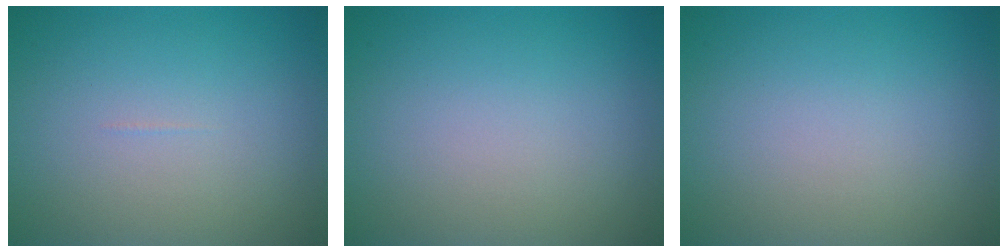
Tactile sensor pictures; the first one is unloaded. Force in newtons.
{"total": 0.0}
{"total": 0.0}